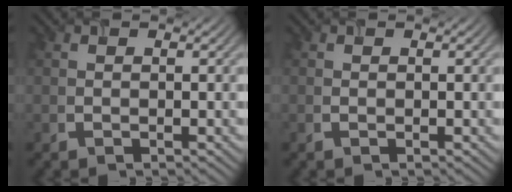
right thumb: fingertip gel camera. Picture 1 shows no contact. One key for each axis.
{"total": 0.0}